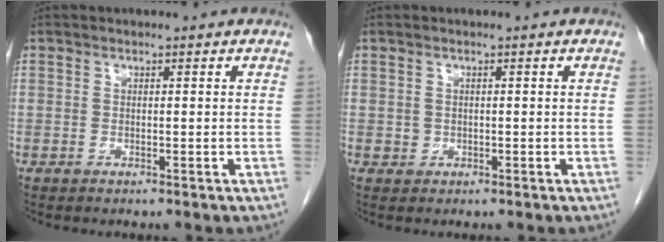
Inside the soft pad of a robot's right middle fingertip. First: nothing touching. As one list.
[{"total": 0.9, "force": [0.0, 0.9, 0.2], "torque": [-0.003, 0.002, 0.002]}]